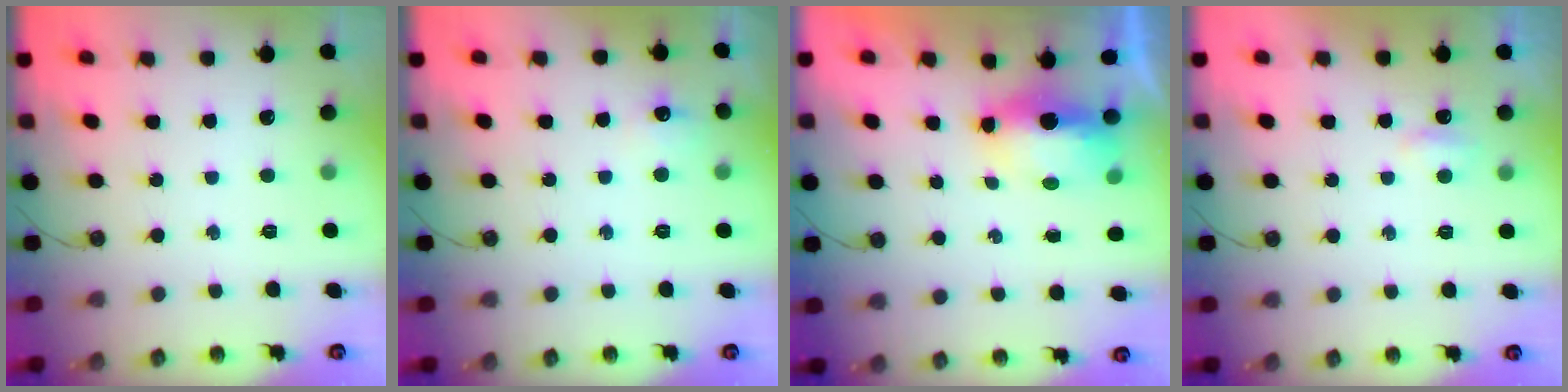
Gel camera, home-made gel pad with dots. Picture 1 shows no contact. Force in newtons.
{"total": 6.1, "press": 6.0, "slide": 0.9}
{"total": 15.0, "press": 9.1, "slide": 11.9}
{"total": 3.0, "press": 3.0, "slide": 0.6}